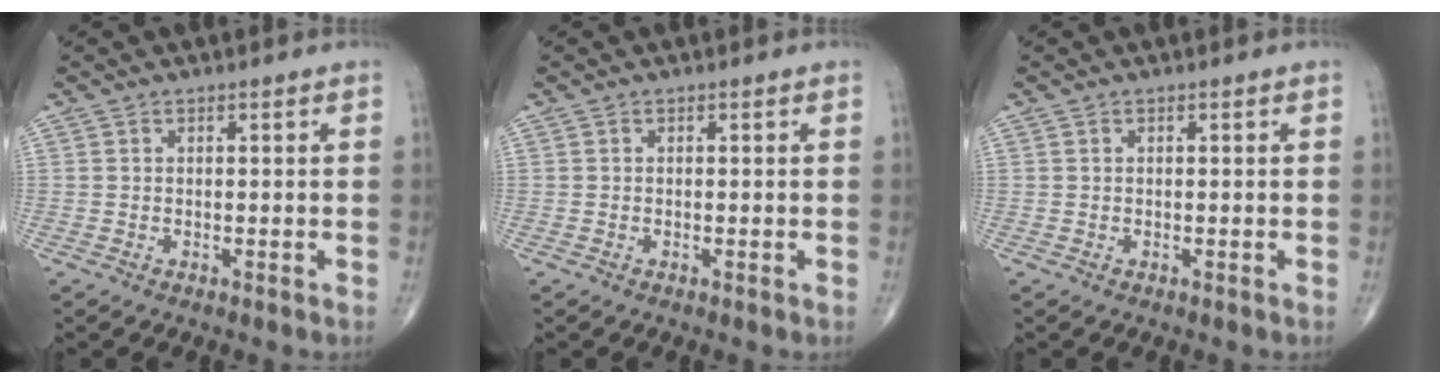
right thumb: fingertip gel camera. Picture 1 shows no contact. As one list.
[{"total": 0.0}, {"total": 0.0}]